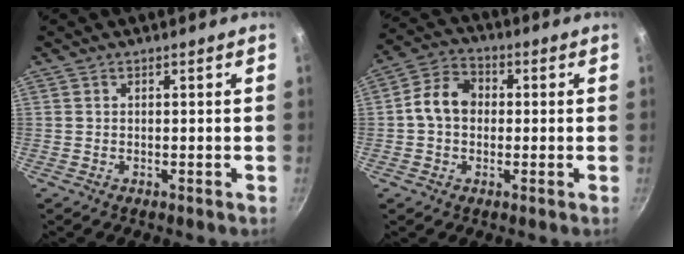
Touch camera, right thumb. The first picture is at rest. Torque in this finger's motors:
{"motor_torque": [0.87, 1.59, 0.57, -0.95, 0.03]}